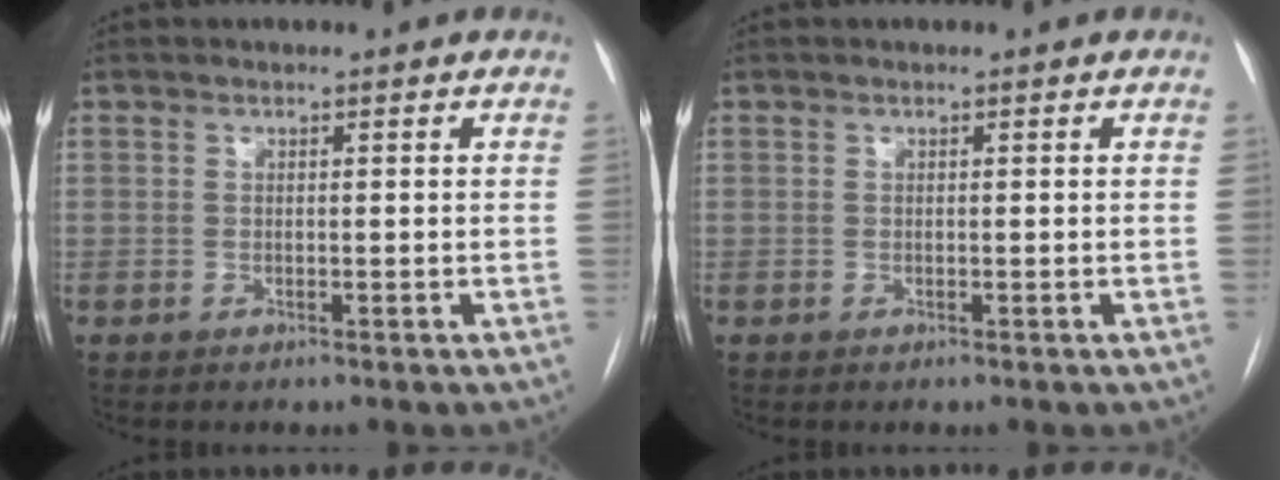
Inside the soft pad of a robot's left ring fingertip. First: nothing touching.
{"total": 0.0}